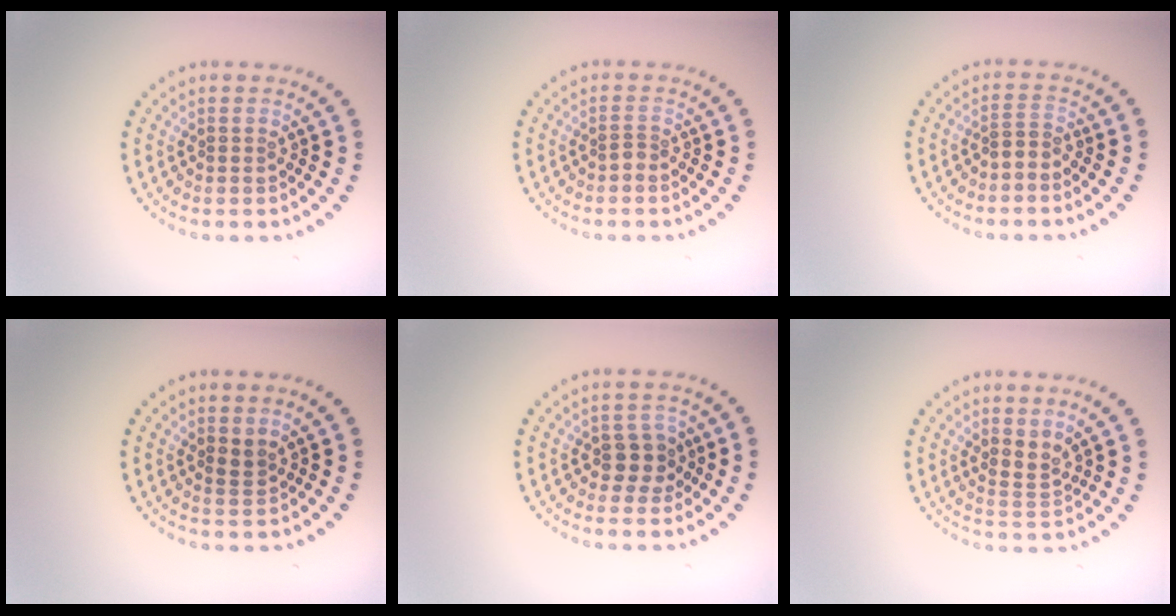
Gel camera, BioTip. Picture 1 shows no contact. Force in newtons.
{"total": 0.9, "press": 0.5, "slide": 0.7}
{"total": 1.2, "press": 0.7, "slide": 1.0}
{"total": 1.2, "press": 1.0, "slide": 0.7}
{"total": 2.2, "press": 2.1, "slide": 0.8}
{"total": 2.1, "press": 1.4, "slide": 1.6}